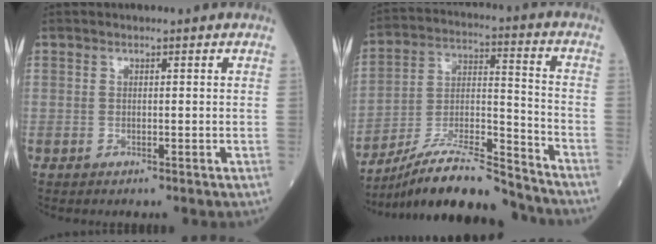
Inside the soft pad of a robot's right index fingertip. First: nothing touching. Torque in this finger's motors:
{"motor_torque": [-0.19, -0.60, 0.09, 0.03]}